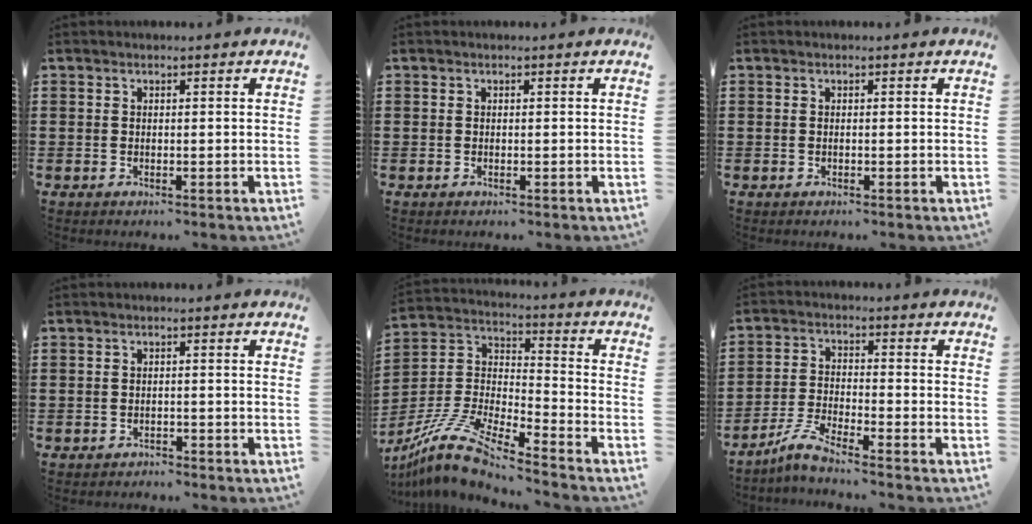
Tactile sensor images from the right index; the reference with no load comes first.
{"total": 0.0}
{"total": 0.0}
{"total": 1.1, "force": [-1.1, 0.1, -0.1], "torque": [-0.003, 0.001, -0.025]}
{"total": 11.2, "force": [-9.7, 1.5, 5.5], "torque": [-0.130, 0.003, -0.199]}
{"total": 4.9, "force": [-4.3, -0.1, 2.4], "torque": [-0.069, -0.014, -0.088]}